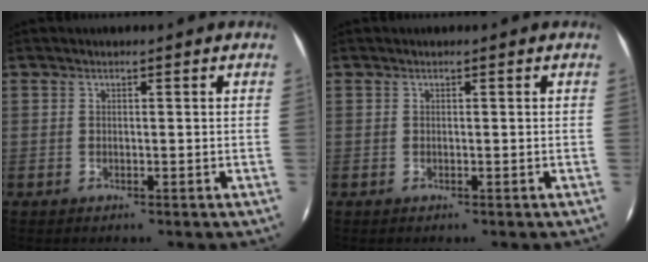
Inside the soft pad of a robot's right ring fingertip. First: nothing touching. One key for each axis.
{"total": 0.0}